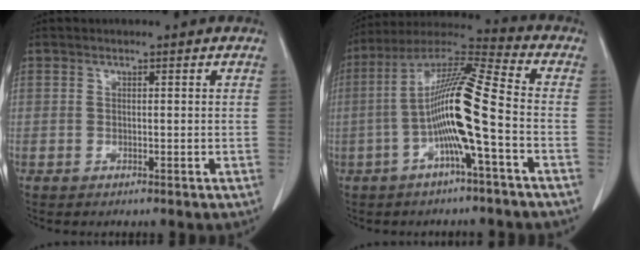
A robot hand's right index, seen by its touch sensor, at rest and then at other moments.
{"total": 13.4, "force": [-3.1, -0.2, 13.0], "torque": [-0.249, 0.018, -0.067]}